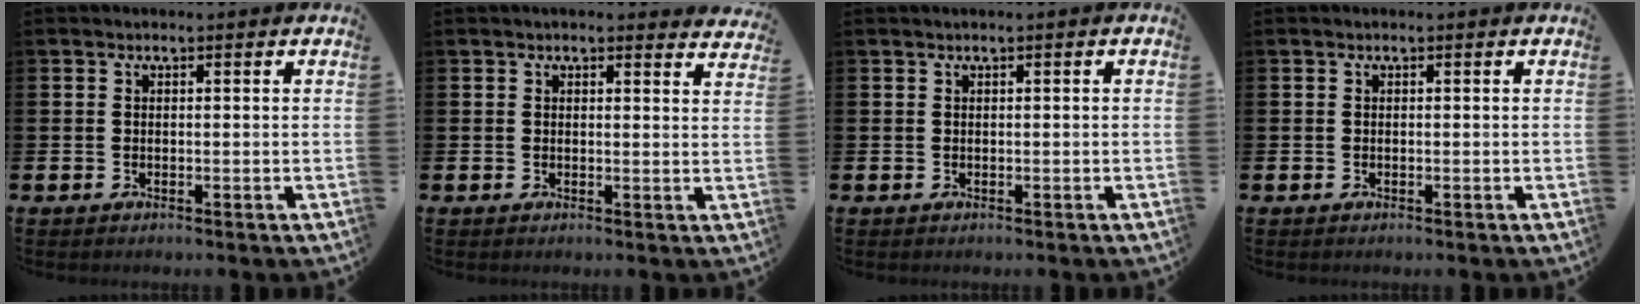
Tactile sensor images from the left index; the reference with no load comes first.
{"total": 2.0, "force": [2.0, 0.2, 0.1], "torque": [-0.002, -0.006, 0.036]}
{"total": 0.0}
{"total": 0.0}